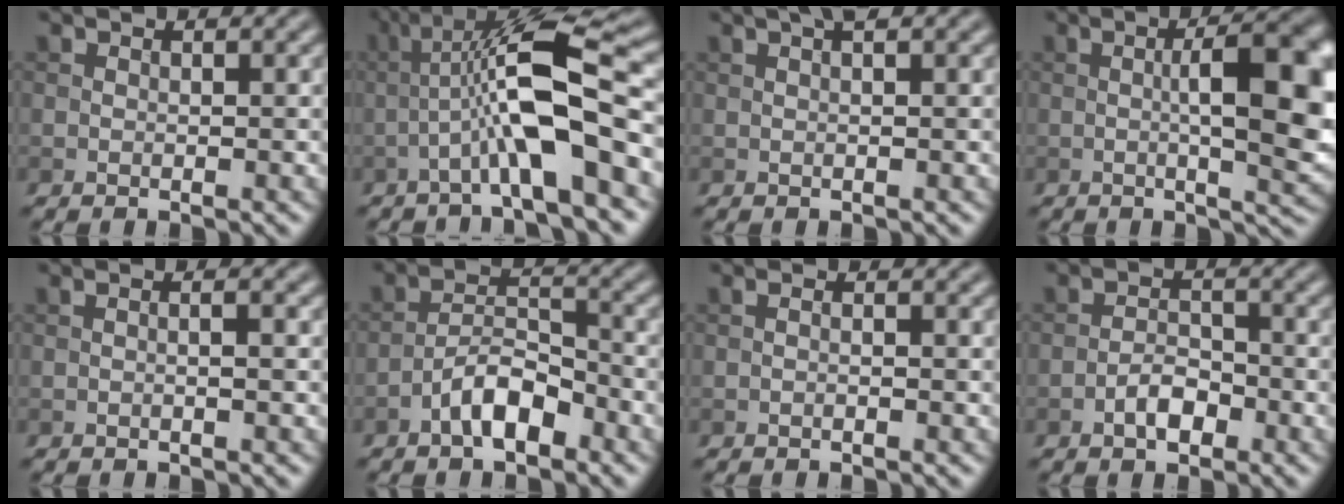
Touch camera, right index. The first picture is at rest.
{"total": 9.7, "force": [-1.8, 1.7, 9.3], "torque": [-0.153, 0.028, -0.040]}
{"total": 2.0, "force": [1.0, 0.3, 1.7], "torque": [-0.022, -0.001, 0.016]}
{"total": 9.6, "force": [0.3, 2.7, 9.2], "torque": [-0.127, -0.001, 0.007]}
{"total": 1.3, "force": [0.0, 0.3, 1.3], "torque": [-0.013, -0.006, -0.004]}
{"total": 4.1, "force": [-2.5, 1.6, 2.8], "torque": [-0.045, 0.014, -0.050]}
{"total": 0.6, "force": [-0.3, 0.1, 0.5], "torque": [-0.011, 0.000, -0.007]}
{"total": 2.5, "force": [-1.4, 1.2, 1.7], "torque": [-0.024, 0.008, -0.027]}